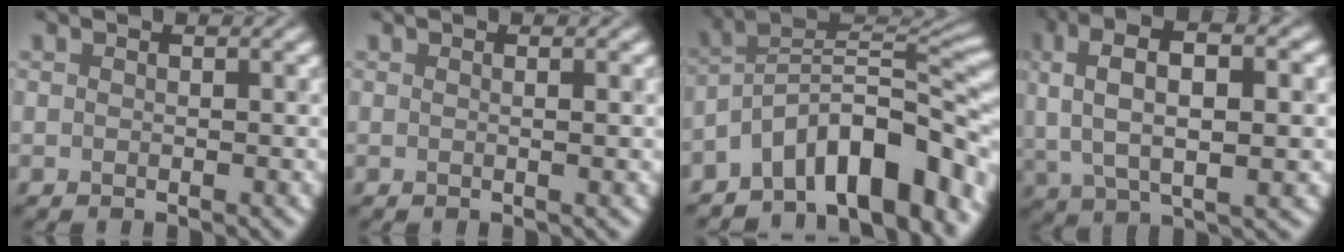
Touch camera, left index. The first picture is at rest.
{"total": 1.3, "force": [0.3, 0.5, 1.1], "torque": [-0.003, -0.003, -0.008]}
{"total": 11.1, "force": [-6.3, 4.5, 7.9], "torque": [-0.107, 0.026, -0.114]}
{"total": 9.5, "force": [2.7, 3.9, 8.2], "torque": [-0.155, 0.015, 0.042]}